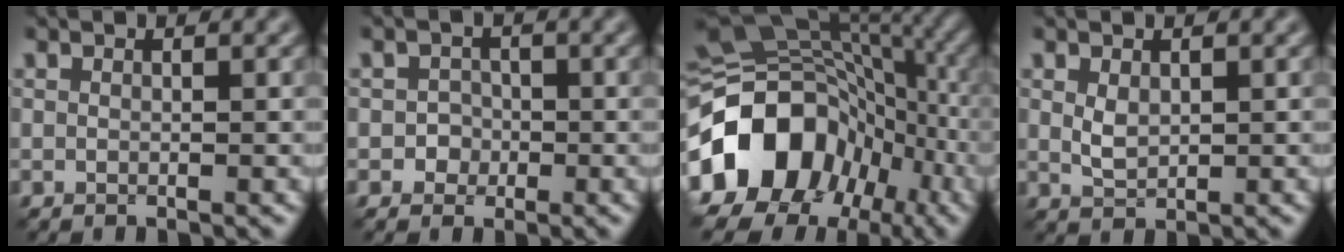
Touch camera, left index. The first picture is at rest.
{"total": 1.5, "force": [-0.5, 1.4, 0.2], "torque": [0.007, 0.002, -0.012]}
{"total": 16.8, "force": [-5.0, 13.0, 9.3], "torque": [-0.182, -0.005, -0.089]}
{"total": 1.6, "force": [0.4, 1.0, 1.2], "torque": [-0.030, -0.002, 0.012]}